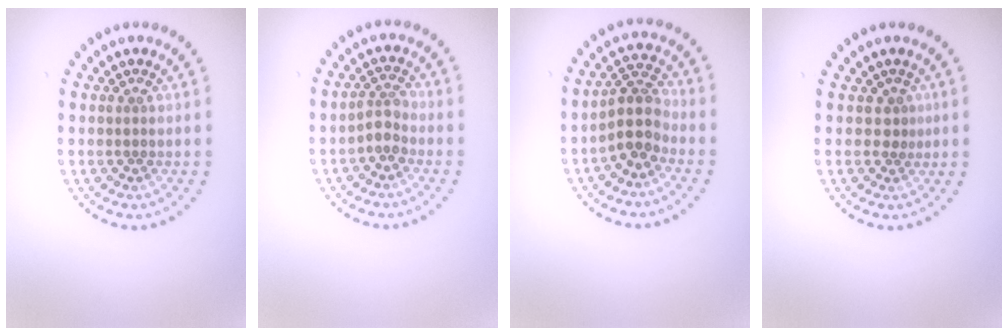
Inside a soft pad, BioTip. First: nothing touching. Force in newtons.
{"total": 1.8, "press": 1.4, "slide": 1.1}
{"total": 3.4, "press": 2.8, "slide": 1.9}
{"total": 1.2, "press": 0.8, "slide": 0.9}